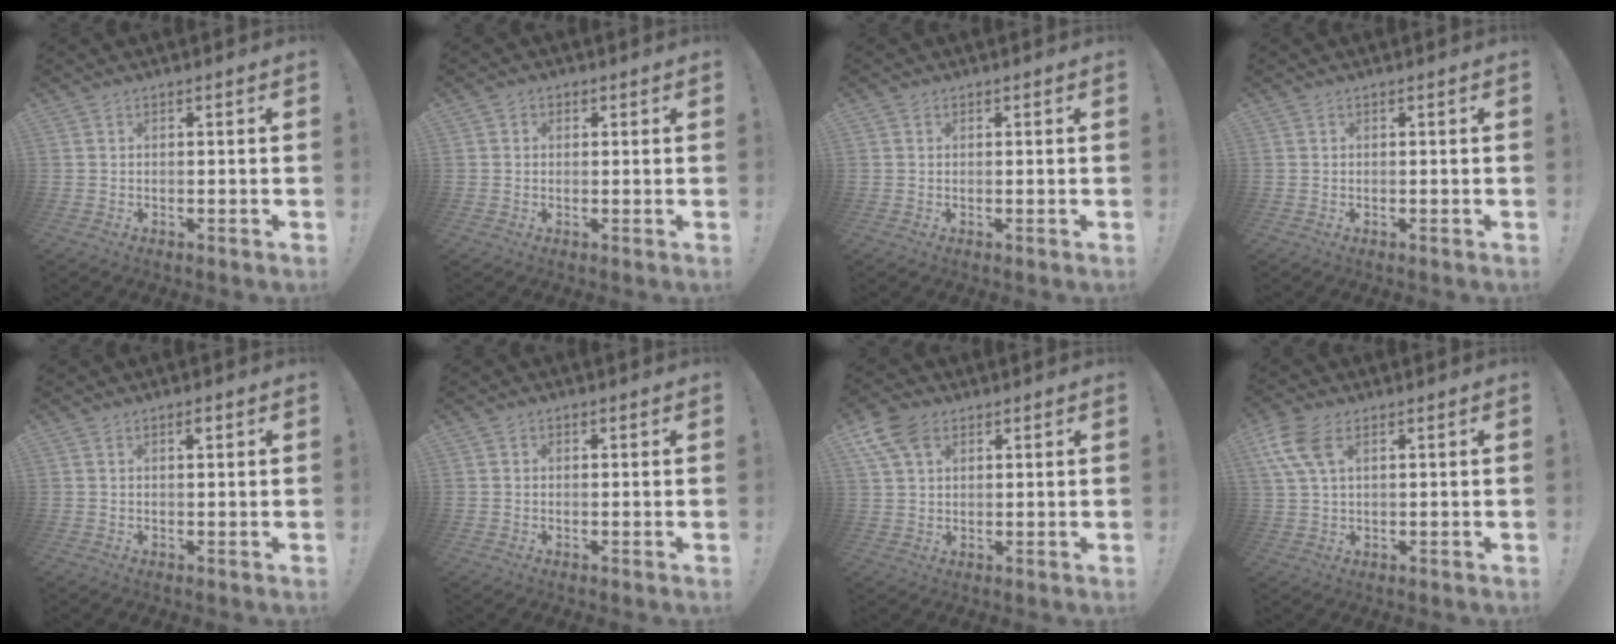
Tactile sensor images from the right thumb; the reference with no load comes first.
{"total": 1.8, "force": [0.0, 1.7, 0.7], "torque": [-0.007, 0.003, 0.000]}
{"total": 0.7, "force": [0.4, 0.6, 0.0], "torque": [0.007, 0.000, 0.006]}
{"total": 0.0}
{"total": 1.1, "force": [0.7, 0.3, 0.8], "torque": [-0.014, 0.000, 0.011]}
{"total": 1.1, "force": [0.1, 1.0, 0.3], "torque": [0.001, 0.001, 0.001]}
{"total": 9.5, "force": [4.7, 6.2, 5.5], "torque": [-0.097, -0.007, 0.090]}
{"total": 8.8, "force": [3.5, 4.7, 6.6], "torque": [-0.142, -0.003, 0.067]}